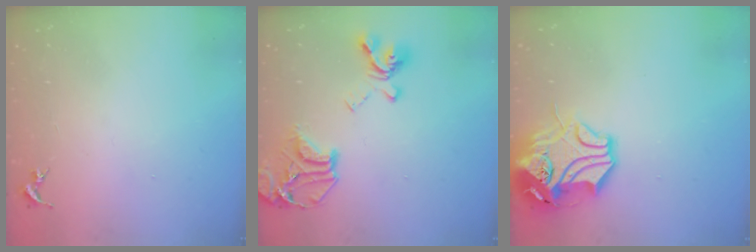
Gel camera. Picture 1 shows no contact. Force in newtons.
{"total": 19.6, "press": 19.5, "slide": 2.1}
{"total": 14.5, "press": 14.3, "slide": 1.9}